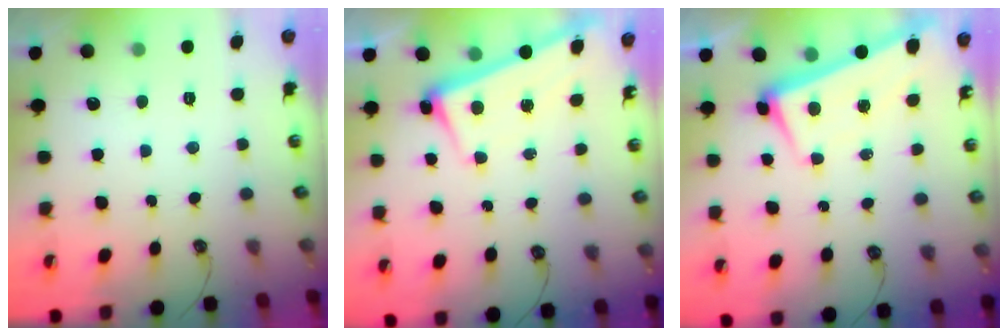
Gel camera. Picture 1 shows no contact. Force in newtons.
{"total": 2.6, "press": 2.5, "slide": 0.6}
{"total": 1.8, "press": 0.9, "slide": 1.6}